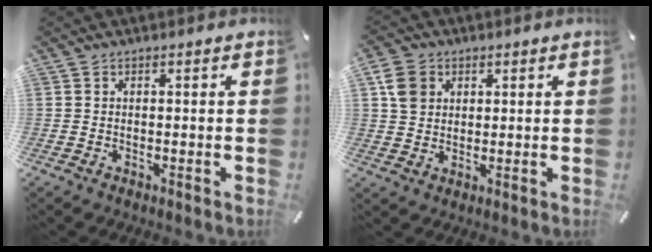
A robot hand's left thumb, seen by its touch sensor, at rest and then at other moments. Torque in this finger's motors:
{"motor_torque": [0.66, 0.83, 0.33, -0.67, 0.26]}